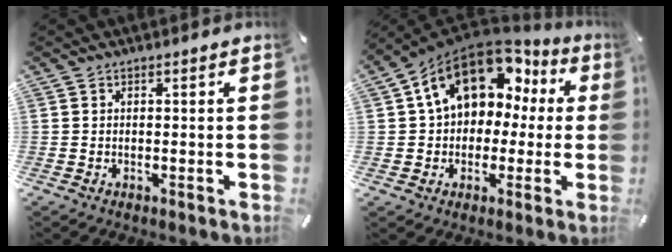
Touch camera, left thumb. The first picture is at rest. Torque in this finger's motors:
{"motor_torque": [2.48, 2.52, 1.63, -1.14, 0.25]}